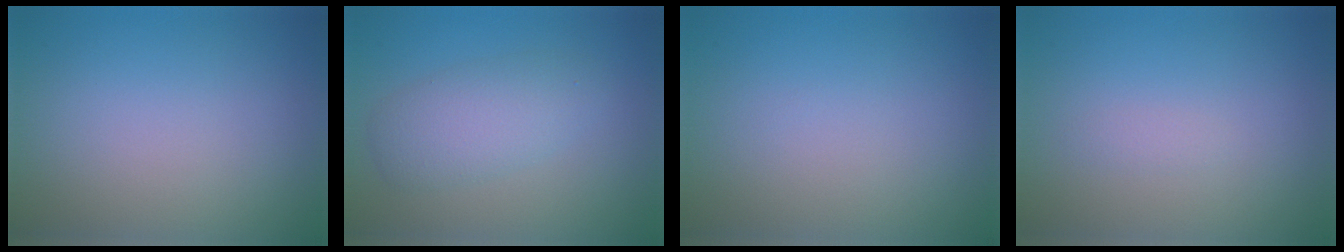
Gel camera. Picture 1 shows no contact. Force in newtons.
{"total": 3.8, "press": 3.8, "slide": 0.2}
{"total": 0.0}
{"total": 0.6, "press": 0.6, "slide": 0.0}